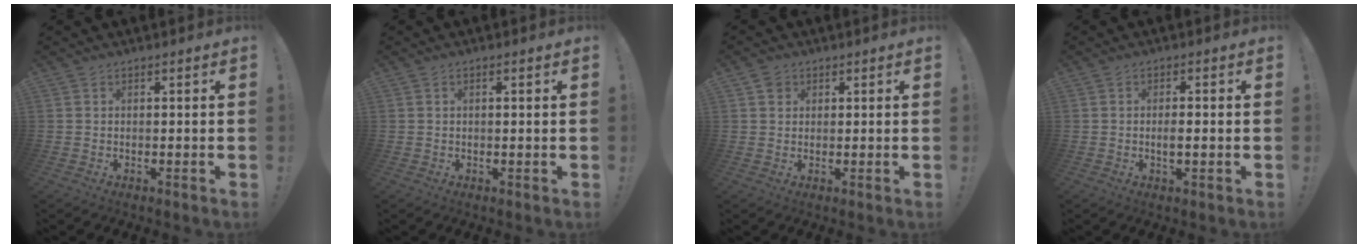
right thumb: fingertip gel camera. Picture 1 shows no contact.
{"total": 1.3, "force": [0.0, -0.1, 1.2], "torque": [-0.023, 0.001, -0.001]}
{"total": 2.5, "force": [1.2, 2.1, 0.5], "torque": [-0.005, 0.002, 0.021]}
{"total": 2.4, "force": [-0.6, 0.6, 2.3], "torque": [-0.032, -0.003, -0.013]}